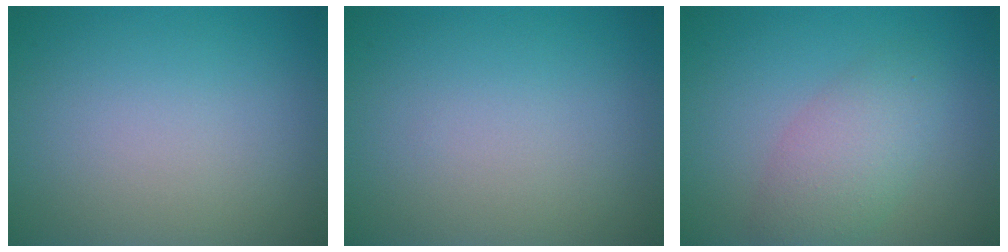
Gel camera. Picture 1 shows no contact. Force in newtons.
{"total": 0.0}
{"total": 3.8, "press": 3.8, "slide": 0.2}